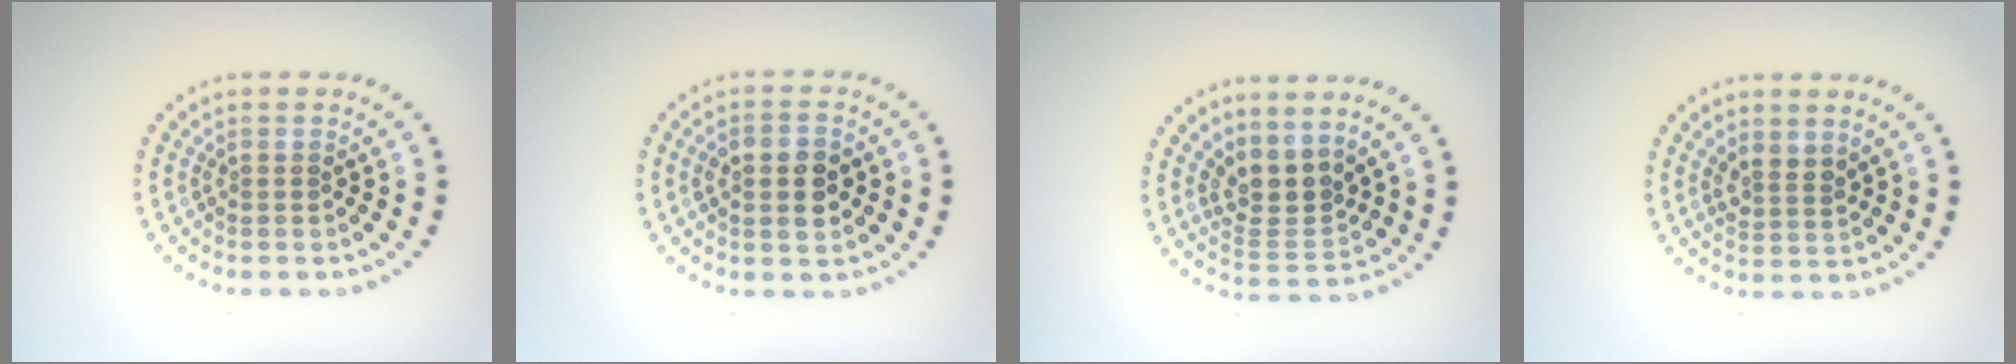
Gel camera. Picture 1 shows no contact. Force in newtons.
{"total": 3.4, "press": 3.4, "slide": 0.3}
{"total": 3.2, "press": 2.4, "slide": 2.1}
{"total": 2.0, "press": 1.5, "slide": 1.3}